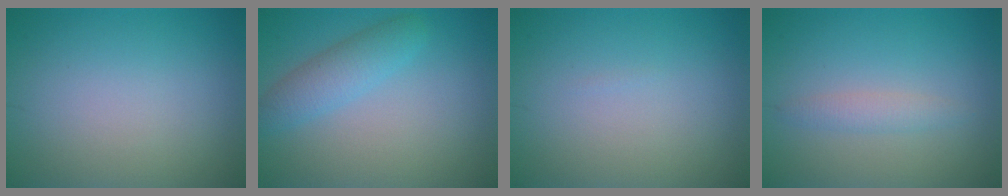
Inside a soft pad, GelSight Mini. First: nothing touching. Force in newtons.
{"total": 3.1, "press": 3.1, "slide": 0.1}
{"total": 0.0}
{"total": 1.5, "press": 1.4, "slide": 0.1}